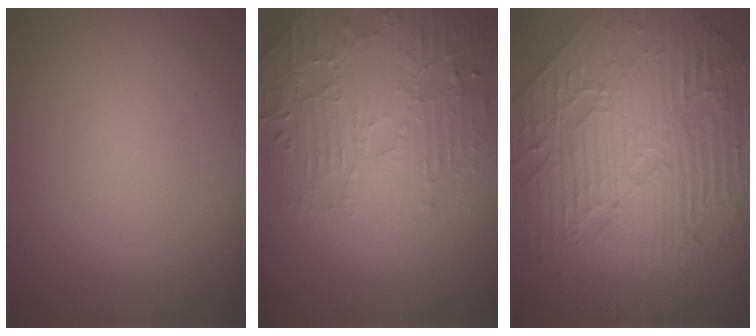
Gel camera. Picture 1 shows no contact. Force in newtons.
{"total": 4.7, "press": 3.9, "slide": 2.6}
{"total": 11.4, "press": 7.5, "slide": 8.6}